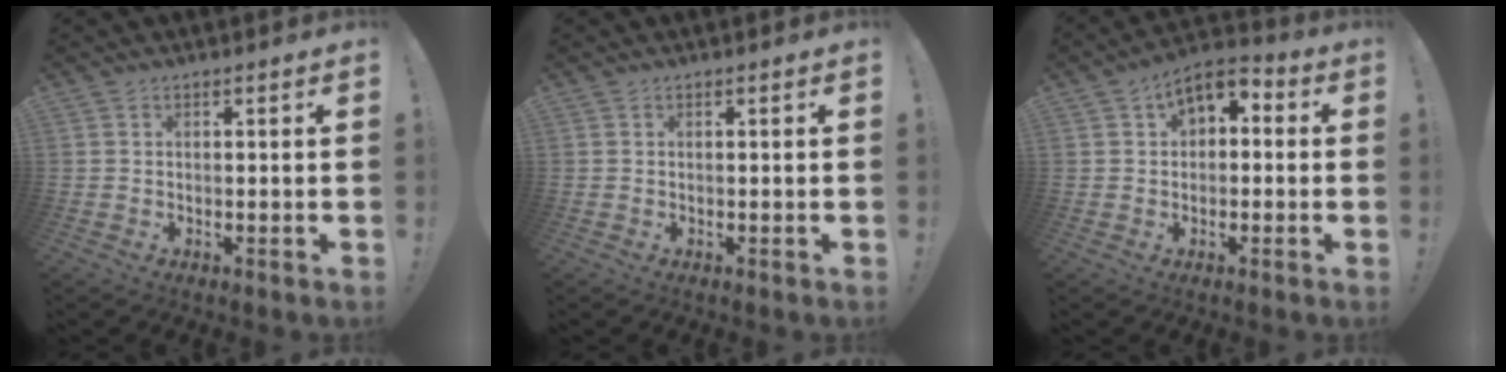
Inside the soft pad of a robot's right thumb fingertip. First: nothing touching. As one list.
[{"total": 0.0}, {"total": 6.3, "force": [1.8, 4.4, 4.1], "torque": [-0.062, 0.004, 0.036]}]